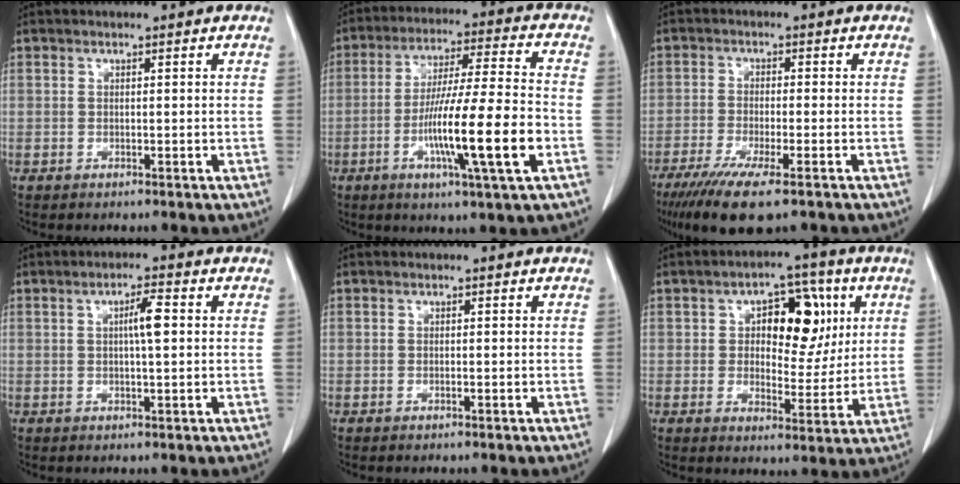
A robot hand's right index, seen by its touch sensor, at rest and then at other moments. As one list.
[{"total": 15.1, "force": [-4.5, 0.0, 14.4], "torque": [-0.258, -0.010, -0.079]}, {"total": 9.6, "force": [-6.4, 1.1, 7.0], "torque": [-0.119, -0.024, -0.102]}, {"total": 3.8, "force": [0.5, 0.3, 3.7], "torque": [-0.064, 0.003, 0.008]}, {"total": 0.0}, {"total": 10.5, "force": [3.0, 5.6, 8.4], "torque": [-0.110, 0.023, 0.047]}]